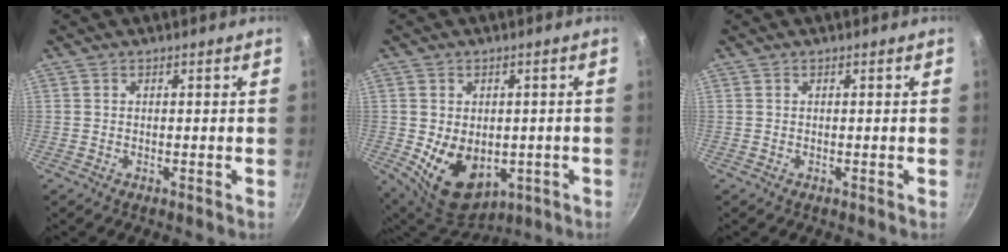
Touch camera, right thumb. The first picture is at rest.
{"total": 12.2, "force": [-2.1, 8.7, 8.3], "torque": [-0.109, -0.010, -0.005]}
{"total": 0.0}